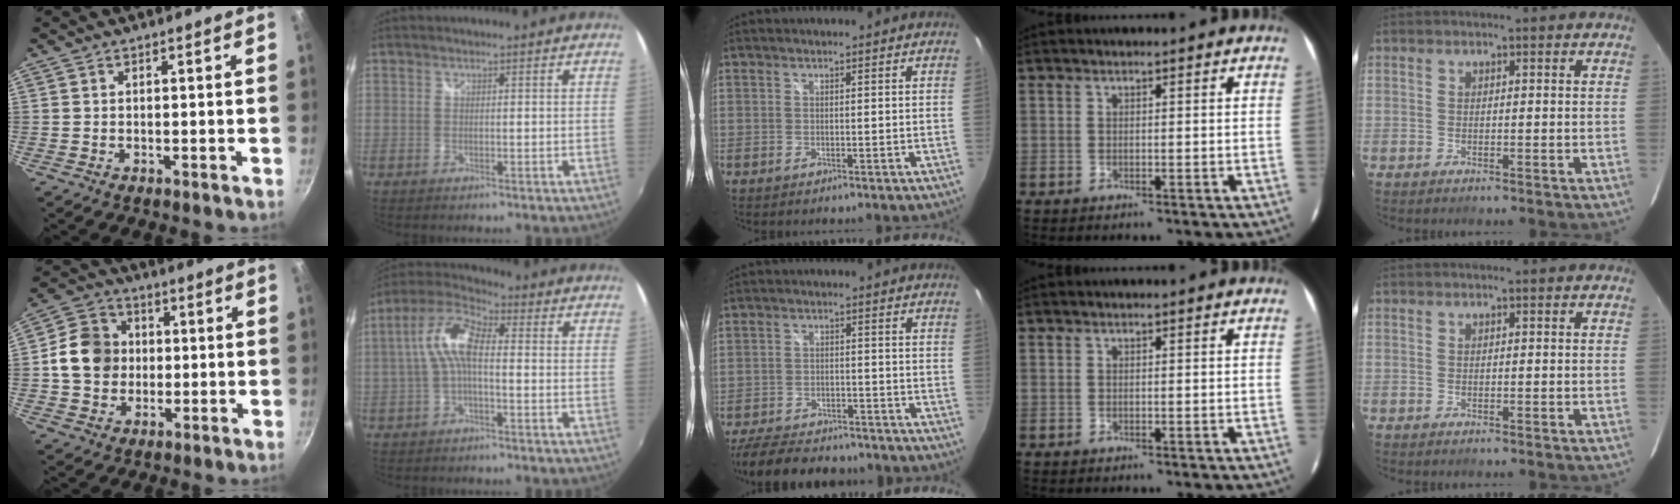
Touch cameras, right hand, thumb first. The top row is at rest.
{"thumb": {"total": 11.3, "force": [0.3, 9.8, 5.5], "torque": [-0.070, 0.016, -0.006]}, "index": {"total": 8.5, "force": [-0.3, 3.3, 7.8], "torque": [-0.171, 0.025, -0.011]}, "middle": {"total": 15.4, "force": [-12.7, 5.7, 6.6], "torque": [-0.151, -0.006, -0.186]}}